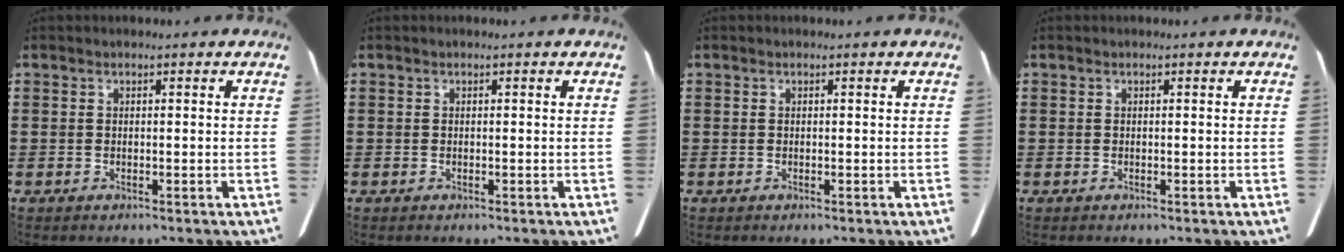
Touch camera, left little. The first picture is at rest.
{"total": 0.0}
{"total": 0.0}
{"total": 0.0}